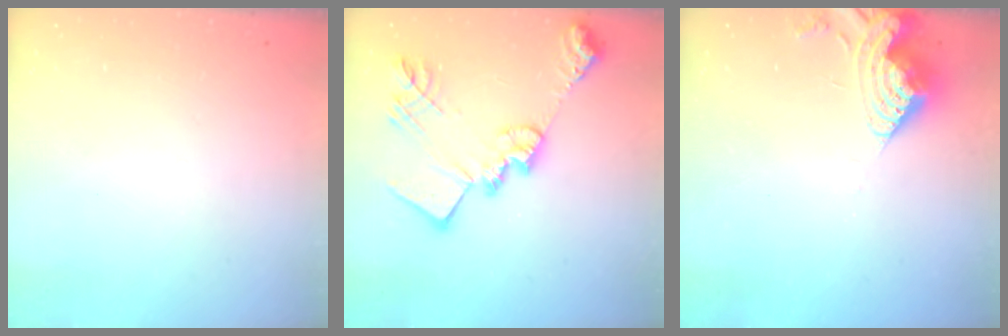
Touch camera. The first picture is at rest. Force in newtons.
{"total": 22.5, "press": 22.4, "slide": 1.8}
{"total": 9.8, "press": 9.8, "slide": 0.8}